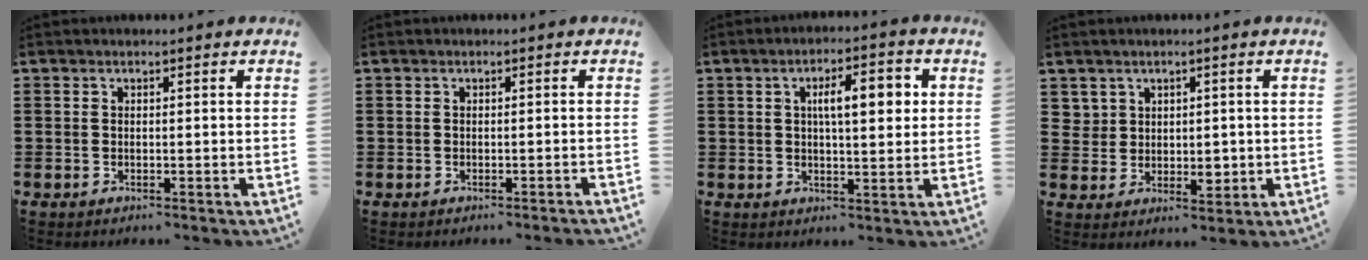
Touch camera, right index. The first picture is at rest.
{"total": 0.5, "force": [-0.4, -0.2, 0.3], "torque": [-0.006, -0.002, -0.009]}
{"total": 6.6, "force": [1.5, 2.1, 6.1], "torque": [-0.103, 0.004, 0.018]}
{"total": 3.7, "force": [1.5, 3.1, 1.4], "torque": [-0.030, 0.006, 0.028]}